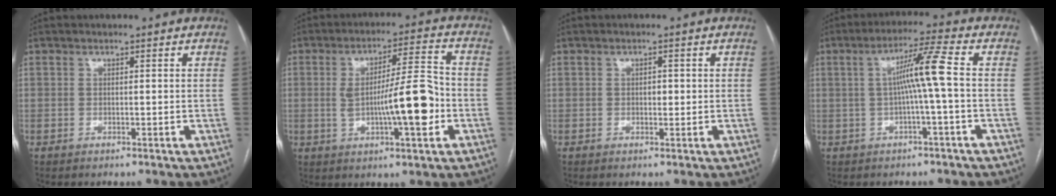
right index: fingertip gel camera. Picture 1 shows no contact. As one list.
[{"total": 11.5, "force": [-2.0, 1.4, 11.2], "torque": [-0.183, 0.011, -0.031]}, {"total": 1.3, "force": [0.0, 0.7, 1.0], "torque": [-0.014, 0.002, 0.000]}, {"total": 6.9, "force": [-0.1, -1.1, 6.8], "torque": [-0.117, 0.018, 0.001]}]